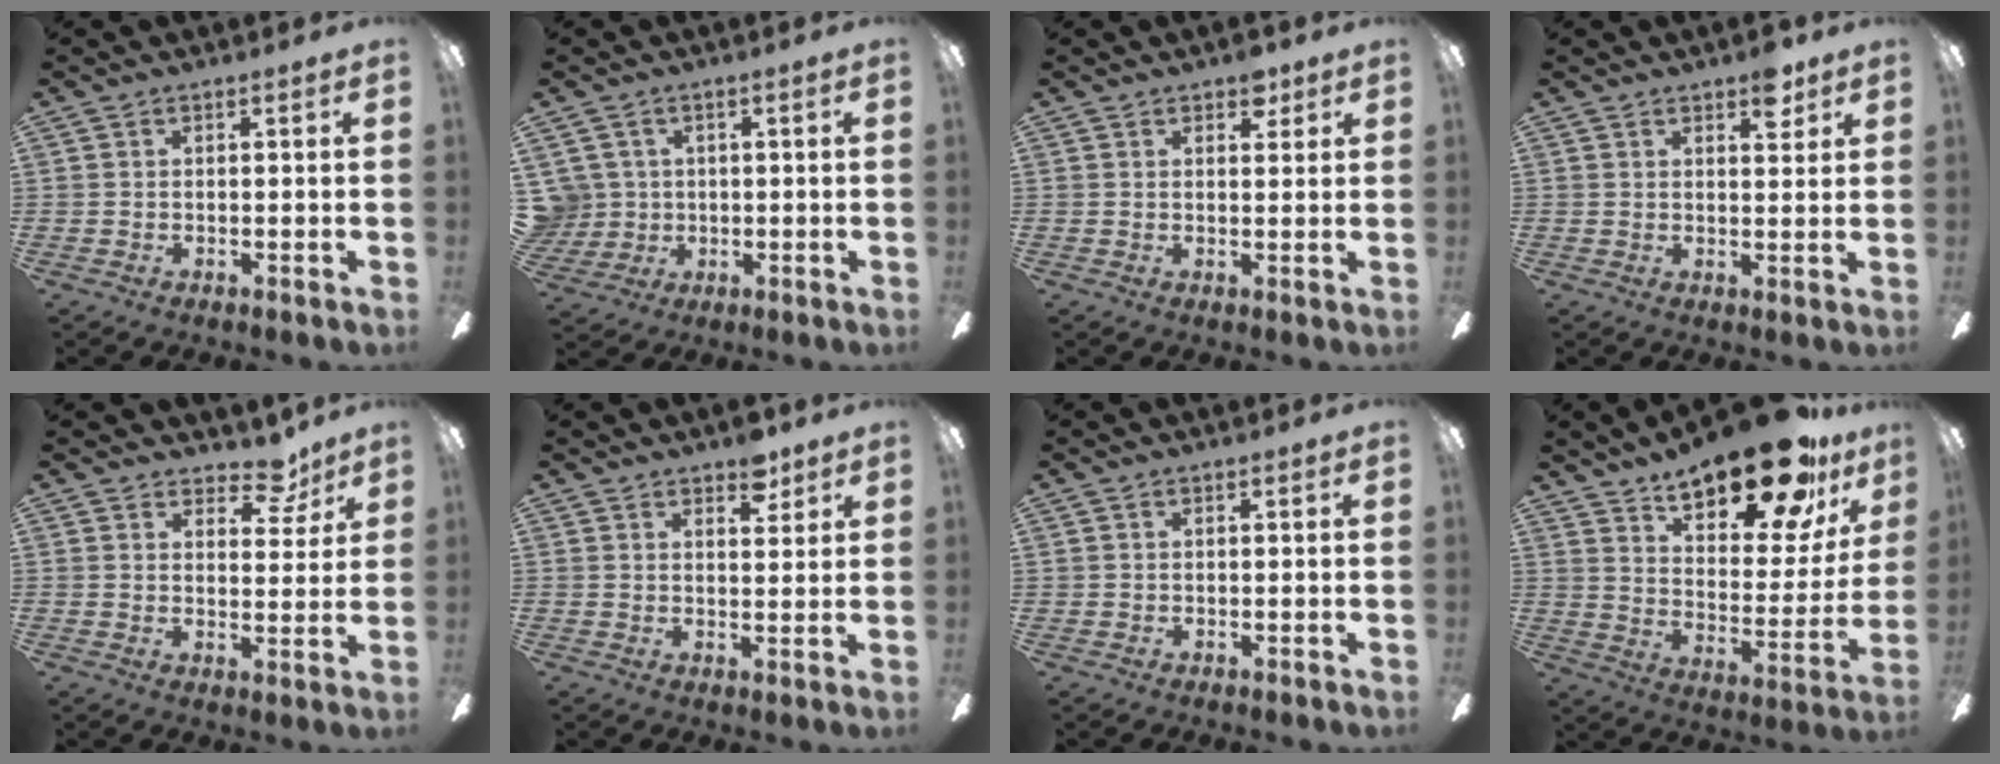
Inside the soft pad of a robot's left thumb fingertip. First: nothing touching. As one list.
[{"total": 6.1, "force": [1.4, 5.9, 0.8], "torque": [-0.035, 0.005, 0.028]}, {"total": 3.8, "force": [2.6, 2.0, 1.7], "torque": [-0.006, -0.007, 0.042]}, {"total": 5.4, "force": [3.8, 2.4, 3.1], "torque": [-0.028, -0.014, 0.061]}, {"total": 8.0, "force": [6.0, 4.0, 3.4], "torque": [-0.028, -0.035, 0.103]}, {"total": 5.3, "force": [4.1, 2.4, 2.4], "torque": [-0.015, -0.020, 0.069]}, {"total": 0.5, "force": [0.2, 0.5, 0.1], "torque": [0.000, 0.005, 0.001]}, {"total": 22.7, "force": [17.3, 7.7, 12.6], "torque": [-0.184, -0.109, 0.285]}]